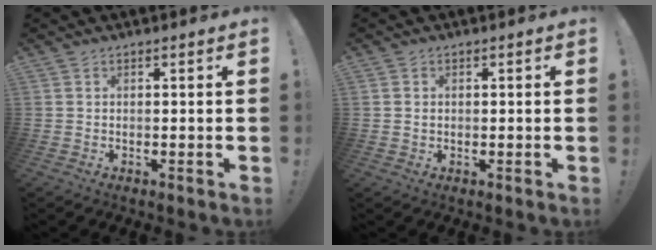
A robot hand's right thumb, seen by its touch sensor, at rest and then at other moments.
{"total": 0.8, "force": [0.0, 0.8, 0.2], "torque": [-0.007, 0.003, 0.001]}